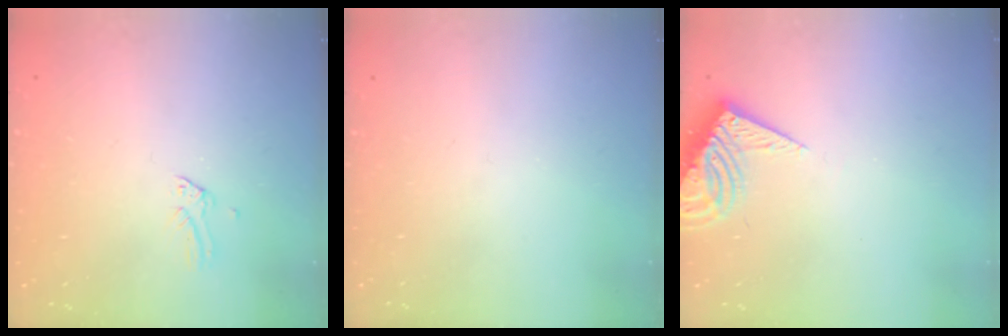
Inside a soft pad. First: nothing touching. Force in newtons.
{"total": 0.0}
{"total": 7.9, "press": 7.9, "slide": 0.7}